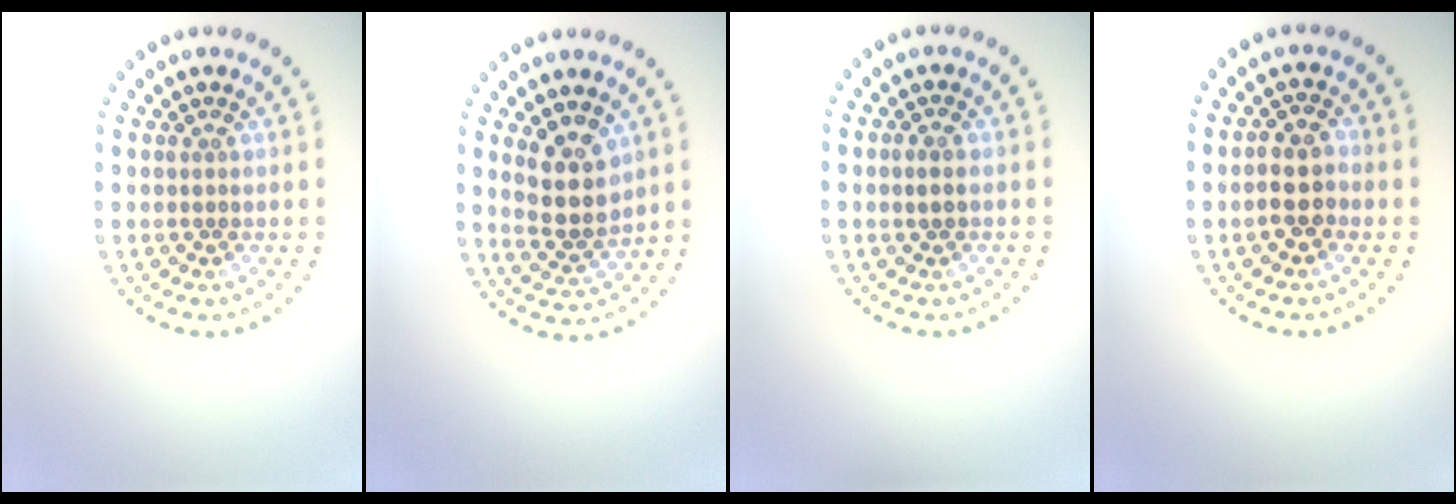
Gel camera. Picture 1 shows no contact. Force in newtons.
{"total": 4.3, "press": 3.9, "slide": 1.7}
{"total": 0.7, "press": 0.6, "slide": 0.4}
{"total": 2.9, "press": 2.7, "slide": 0.9}